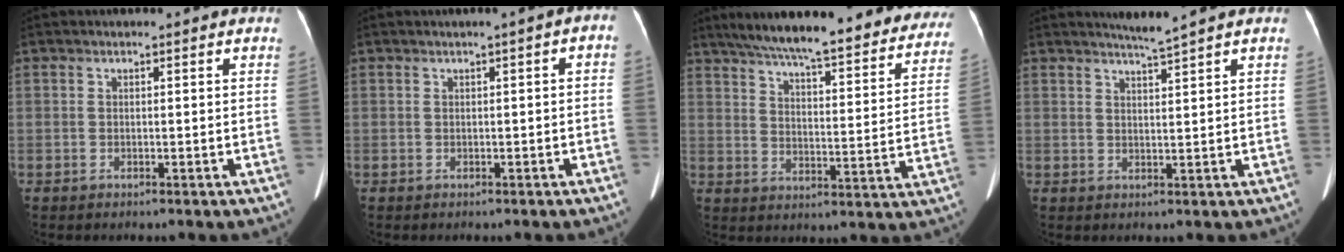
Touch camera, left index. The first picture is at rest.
{"total": 1.6, "force": [-0.1, 0.5, 1.5], "torque": [-0.016, 0.013, -0.003]}
{"total": 30.7, "force": [26.7, 5.2, 14.2], "torque": [-0.216, -0.039, 0.329]}
{"total": 2.7, "force": [2.3, -1.2, 0.8], "torque": [-0.015, -0.010, 0.046]}